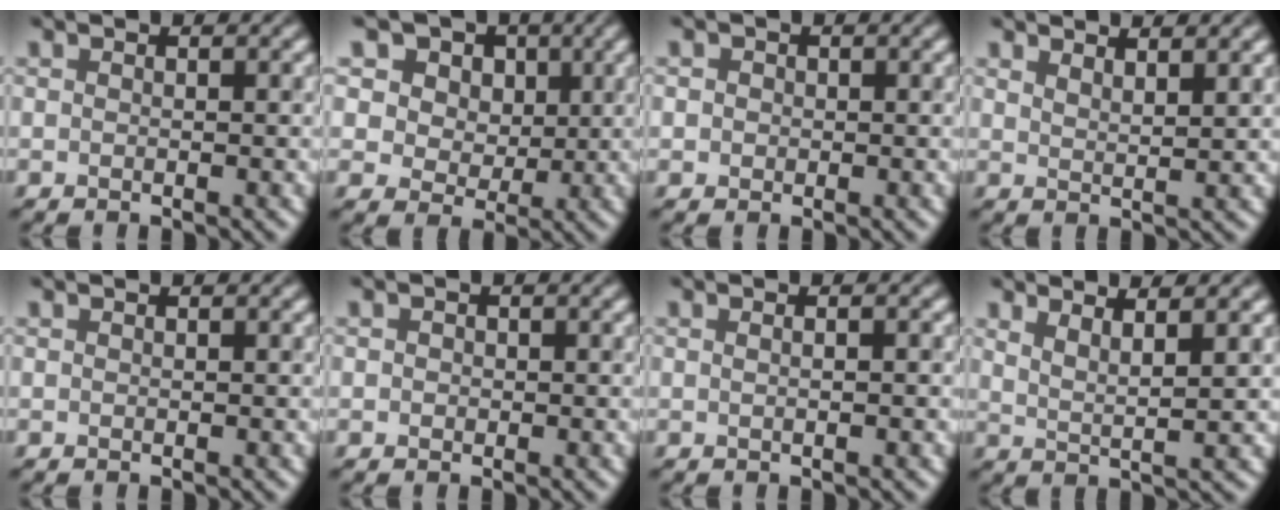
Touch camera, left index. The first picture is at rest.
{"total": 10.7, "force": [5.5, 7.7, 4.9], "torque": [-0.097, 0.012, 0.073]}
{"total": 1.3, "force": [0.3, 1.1, 0.4], "torque": [-0.001, 0.005, -0.003]}
{"total": 2.4, "force": [2.1, 0.5, 1.0], "torque": [-0.004, 0.004, 0.033]}
{"total": 0.0}
{"total": 0.7, "force": [0.1, 0.7, 0.2], "torque": [0.000, -0.003, -0.001]}
{"total": 2.4, "force": [0.8, 1.2, 1.9], "torque": [-0.007, 0.018, -0.012]}
{"total": 3.1, "force": [2.4, 0.6, 2.0], "torque": [-0.024, 0.001, 0.041]}